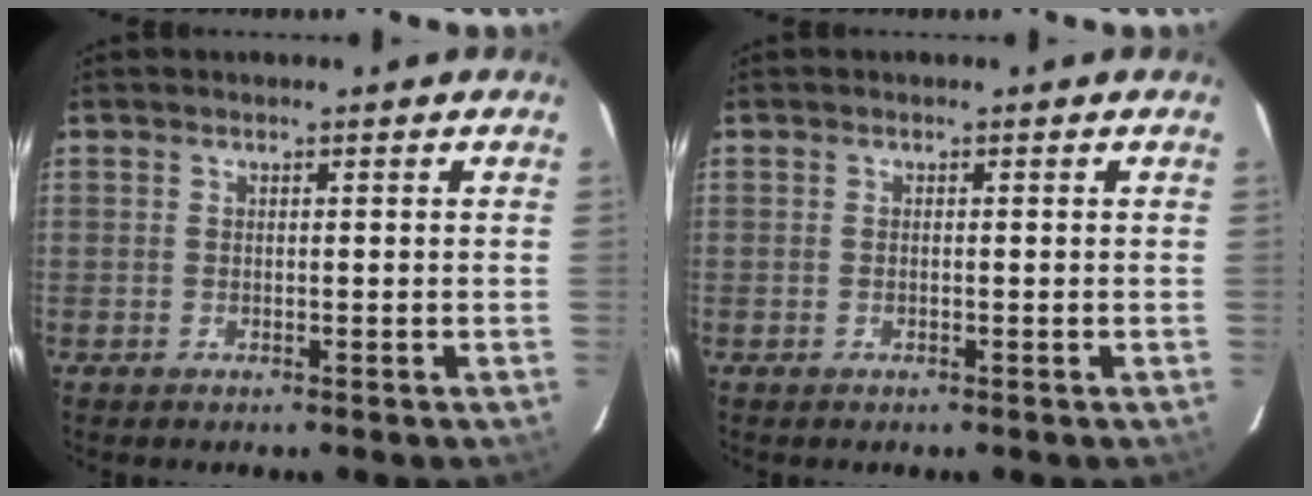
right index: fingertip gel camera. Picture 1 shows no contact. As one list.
[{"total": 0.0}]